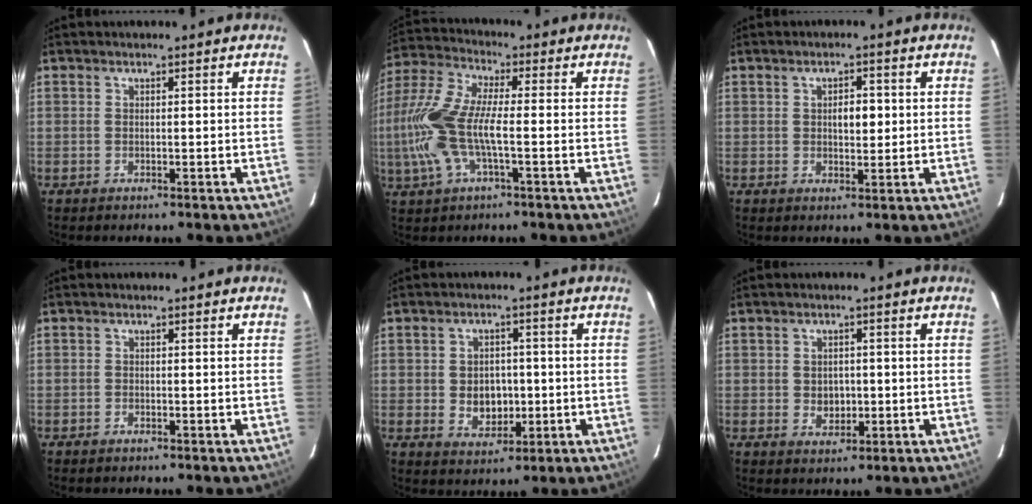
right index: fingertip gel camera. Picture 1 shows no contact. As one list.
[{"total": 14.8, "force": [-2.6, 4.5, 13.9], "torque": [-0.293, -0.001, -0.054]}, {"total": 3.3, "force": [0.5, 1.9, 2.7], "torque": [-0.041, 0.007, 0.008]}, {"total": 0.8, "force": [-0.7, 0.4, 0.1], "torque": [-0.004, 0.001, -0.013]}, {"total": 6.0, "force": [-0.7, 4.9, 3.4], "torque": [-0.065, 0.002, 0.002]}, {"total": 3.5, "force": [-0.4, 3.0, 1.7], "torque": [-0.027, 0.001, 0.000]}]